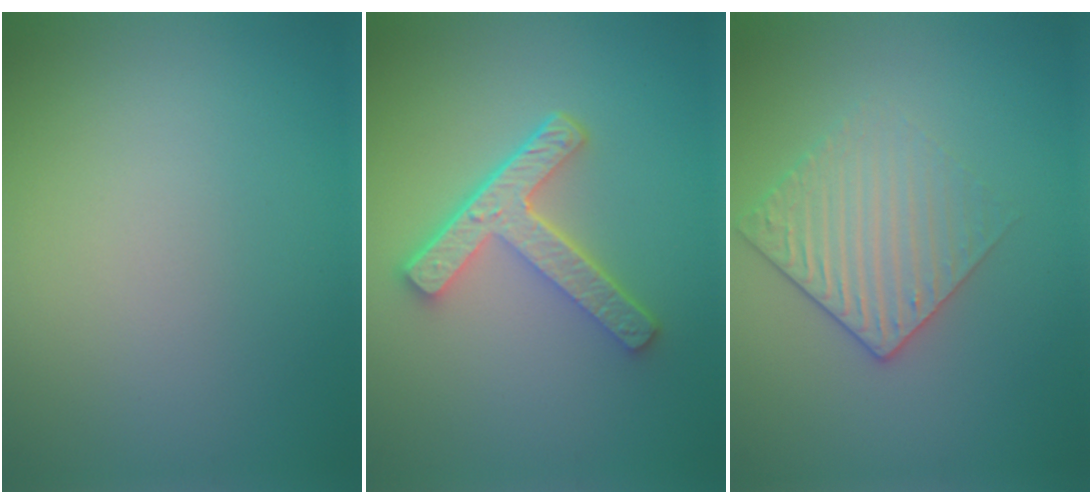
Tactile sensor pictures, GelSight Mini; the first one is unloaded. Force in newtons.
{"total": 4.6, "press": 3.3, "slide": 3.1}
{"total": 2.9, "press": 2.6, "slide": 1.4}